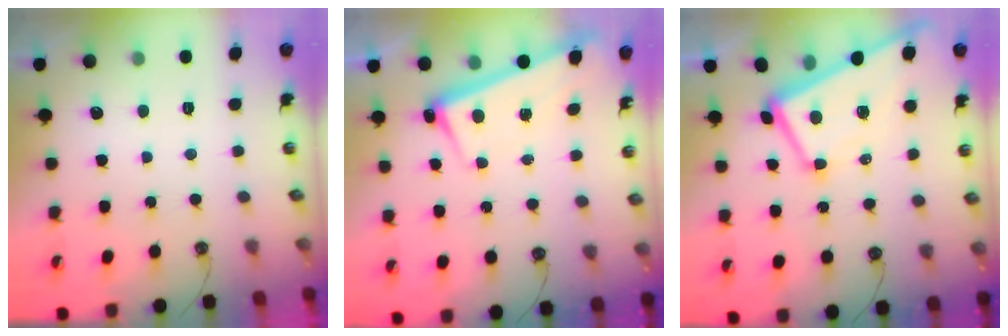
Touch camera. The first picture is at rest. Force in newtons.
{"total": 1.0, "press": 0.6, "slide": 0.8}
{"total": 3.1, "press": 3.0, "slide": 0.7}